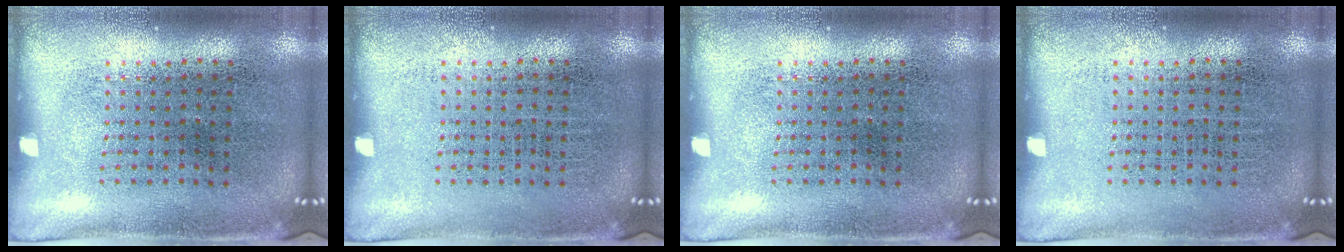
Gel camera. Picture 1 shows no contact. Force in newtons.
{"total": 0.0}
{"total": 0.0}
{"total": 0.0}